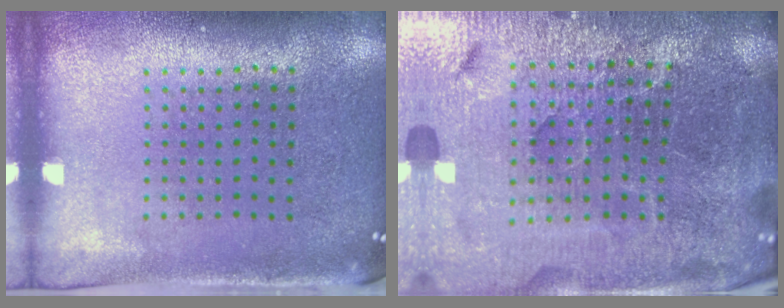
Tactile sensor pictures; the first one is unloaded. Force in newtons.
{"total": 6.3, "press": 5.7, "slide": 2.7}